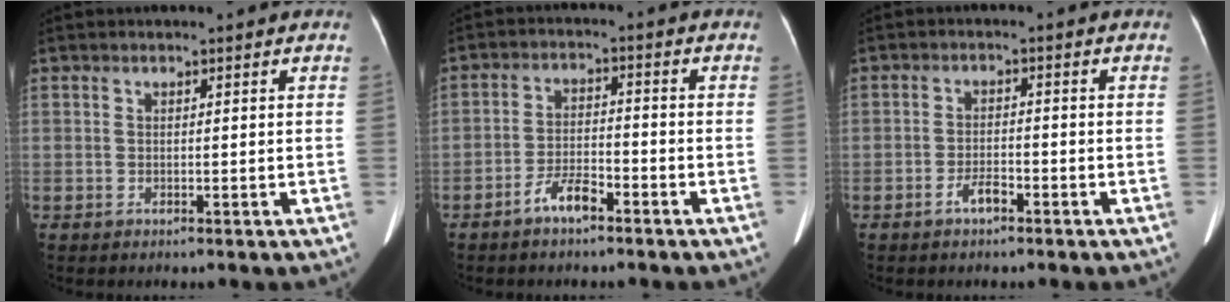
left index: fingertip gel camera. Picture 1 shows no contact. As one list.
[{"total": 4.5, "force": [-3.3, 1.3, 2.8], "torque": [-0.059, 0.005, -0.061]}, {"total": 2.6, "force": [-1.9, 0.8, 1.6], "torque": [-0.031, 0.002, -0.034]}]